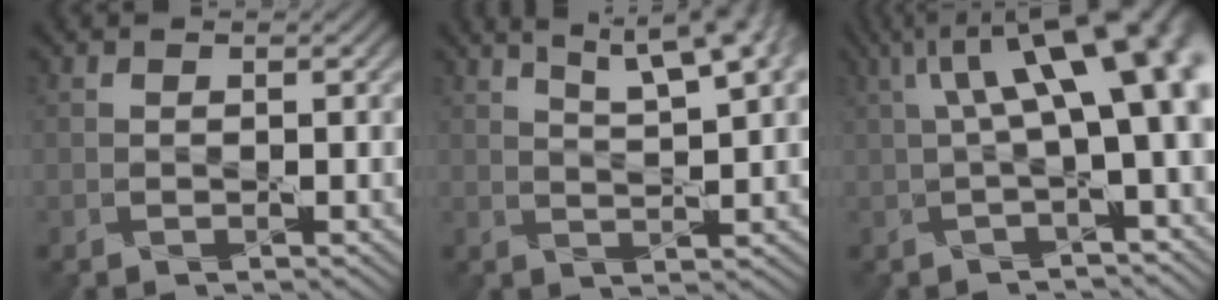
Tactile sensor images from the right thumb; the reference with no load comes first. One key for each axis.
{"total": 10.0, "fx": 6.4, "fy": 2.4, "fz": 7.3, "tx": -0.100, "ty": 0.024, "tz": 0.074}
{"total": 13.4, "fx": 2.9, "fy": 4.2, "fz": 12.3, "tx": -0.180, "ty": 0.019, "tz": 0.052}